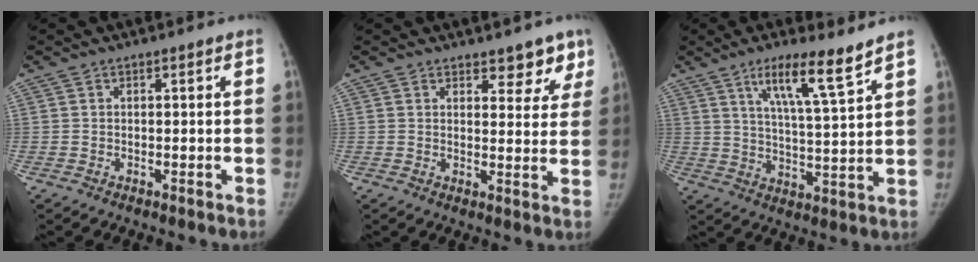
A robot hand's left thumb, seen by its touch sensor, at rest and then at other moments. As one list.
[{"total": 5.6, "force": [4.3, 2.9, 2.2], "torque": [0.015, -0.027, 0.051]}, {"total": 10.8, "force": [7.2, 1.0, 8.0], "torque": [-0.130, -0.046, 0.123]}]